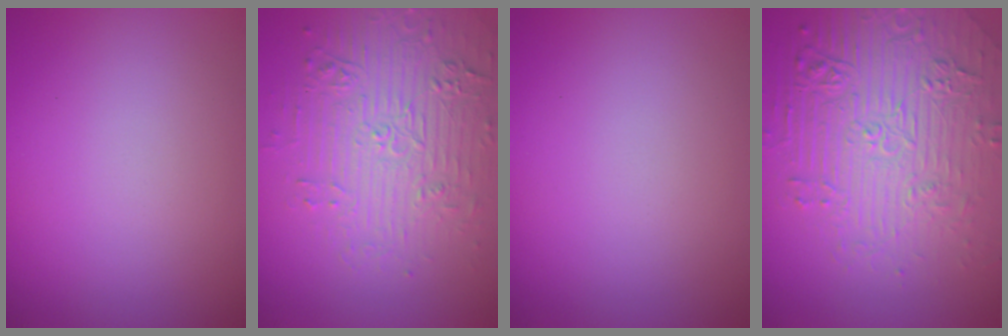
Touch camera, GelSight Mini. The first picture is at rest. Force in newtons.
{"total": 4.8, "press": 4.2, "slide": 2.4}
{"total": 0.0}
{"total": 7.9, "press": 5.6, "slide": 5.5}